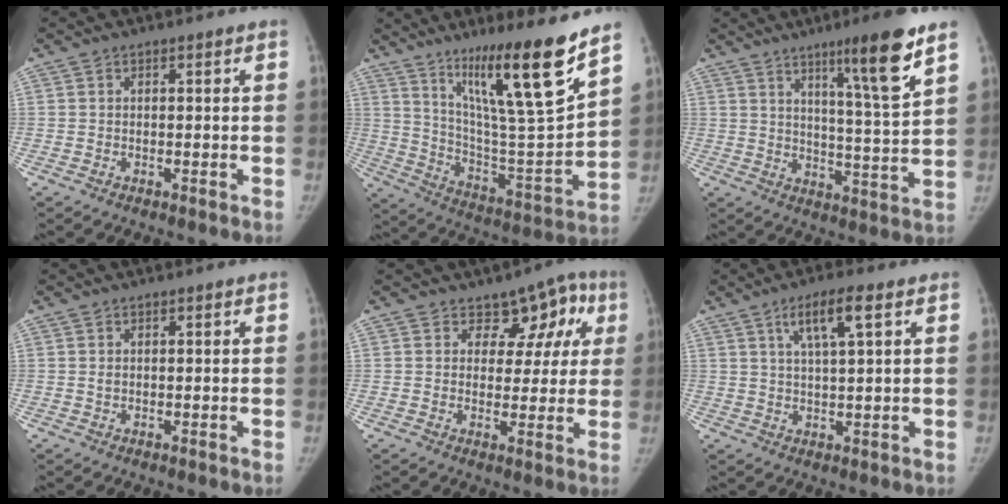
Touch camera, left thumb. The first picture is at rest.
{"total": 22.7, "force": [14.2, 2.2, 17.6], "torque": [-0.260, -0.078, 0.245]}
{"total": 13.4, "force": [8.0, 0.4, 10.8], "torque": [-0.165, -0.051, 0.127]}
{"total": 0.6, "force": [0.3, 0.5, 0.4], "torque": [-0.004, -0.001, 0.006]}
{"total": 8.2, "force": [3.7, 6.0, 4.2], "torque": [0.009, -0.007, 0.044]}
{"total": 6.9, "force": [3.2, 1.1, 6.0], "torque": [-0.112, -0.007, 0.059]}